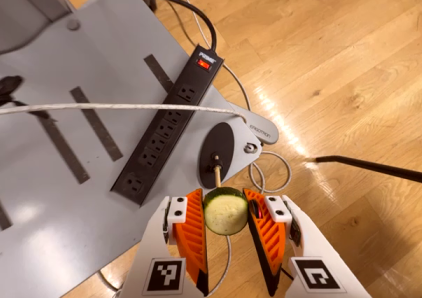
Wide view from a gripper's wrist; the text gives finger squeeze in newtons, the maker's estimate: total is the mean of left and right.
{"total": 7.9, "left": 7.6, "right": 8.1}